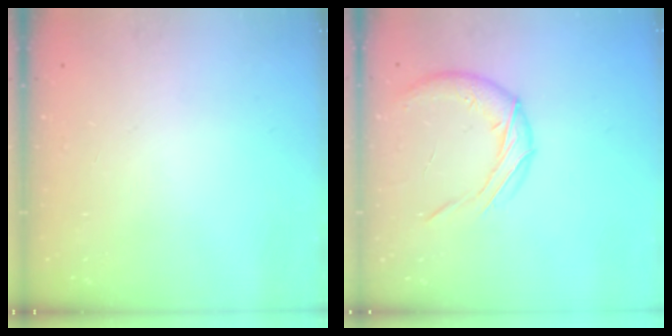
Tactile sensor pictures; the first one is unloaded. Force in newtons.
{"total": 10.8, "press": 10.8, "slide": 0.4}